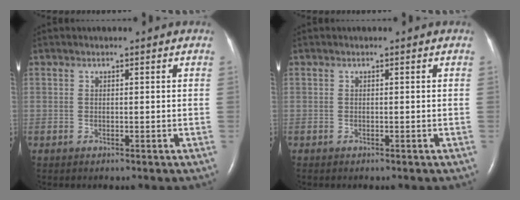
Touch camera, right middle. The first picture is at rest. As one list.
[{"total": 0.0}]